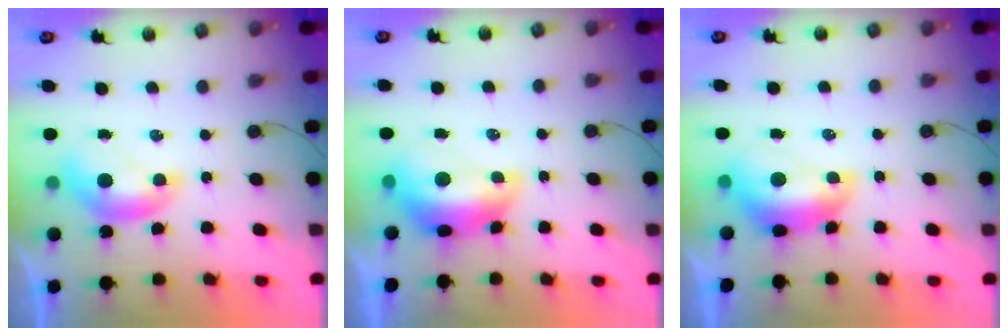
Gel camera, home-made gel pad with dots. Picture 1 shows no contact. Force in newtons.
{"total": 2.9, "press": 2.8, "slide": 0.7}
{"total": 2.0, "press": 1.9, "slide": 0.7}